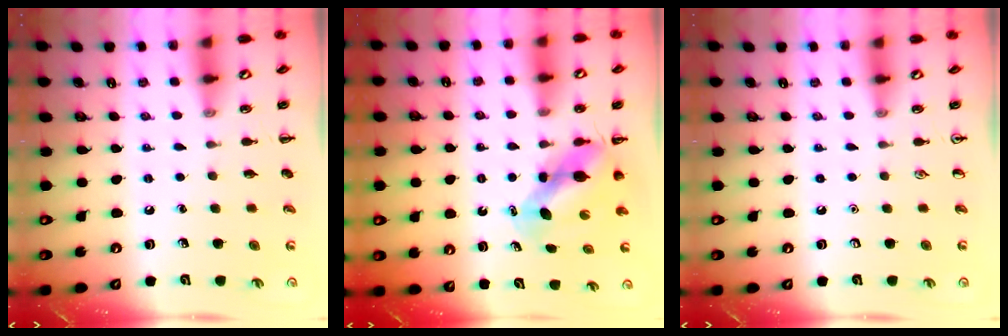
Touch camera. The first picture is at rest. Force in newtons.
{"total": 6.2, "press": 6.2, "slide": 0.9}
{"total": 0.0}